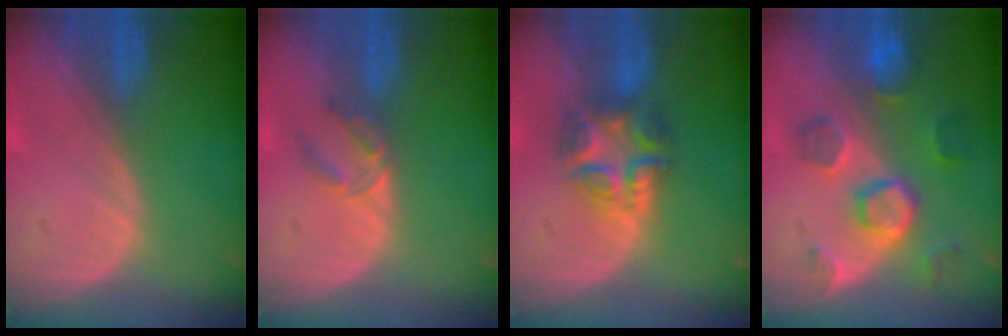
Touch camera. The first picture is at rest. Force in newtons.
{"total": 2.9, "press": 2.7, "slide": 1.0}
{"total": 7.1, "press": 6.3, "slide": 3.2}
{"total": 8.7, "press": 7.9, "slide": 3.7}